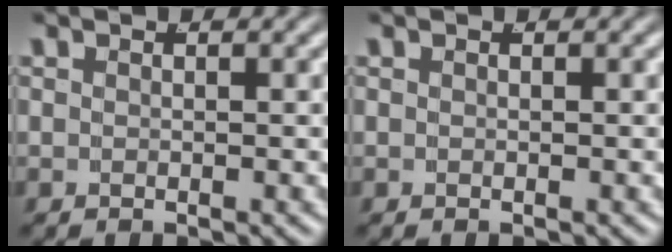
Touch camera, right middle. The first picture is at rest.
{"total": 0.0}